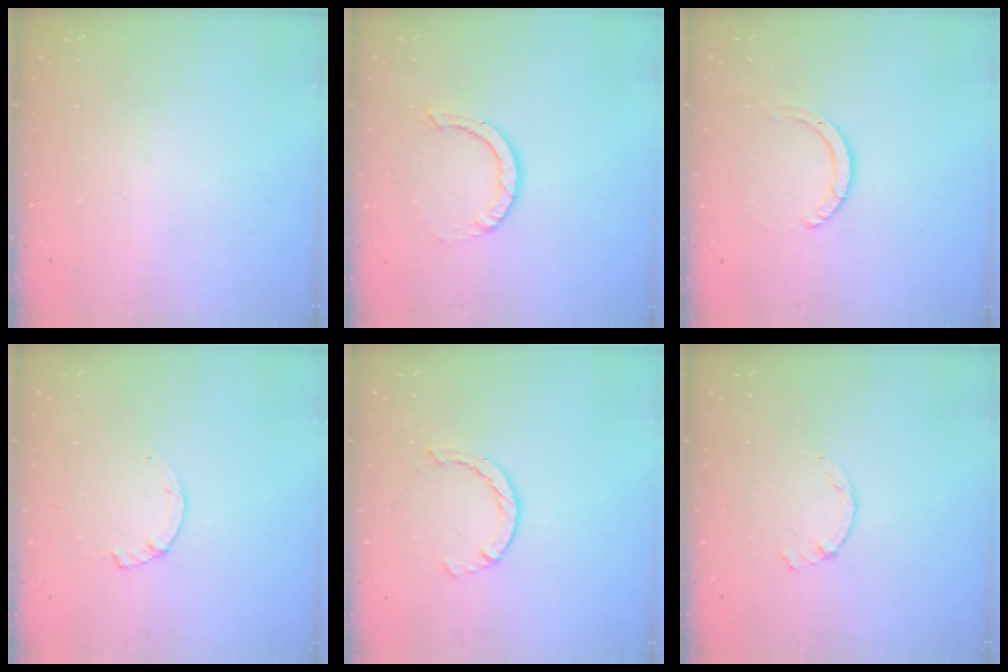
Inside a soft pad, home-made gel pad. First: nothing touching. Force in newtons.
{"total": 2.9, "press": 2.9, "slide": 0.2}
{"total": 3.5, "press": 3.5, "slide": 0.2}
{"total": 1.0, "press": 0.9, "slide": 0.2}
{"total": 3.4, "press": 3.4, "slide": 0.2}
{"total": 0.9, "press": 0.9, "slide": 0.3}